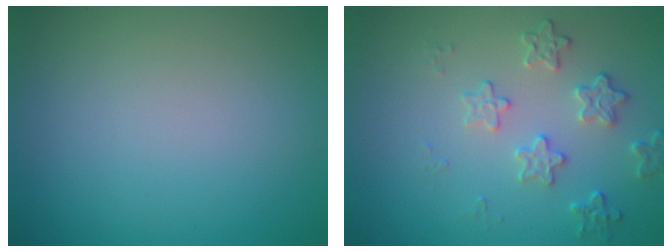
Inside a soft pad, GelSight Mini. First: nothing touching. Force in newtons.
{"total": 2.6, "press": 2.0, "slide": 1.7}